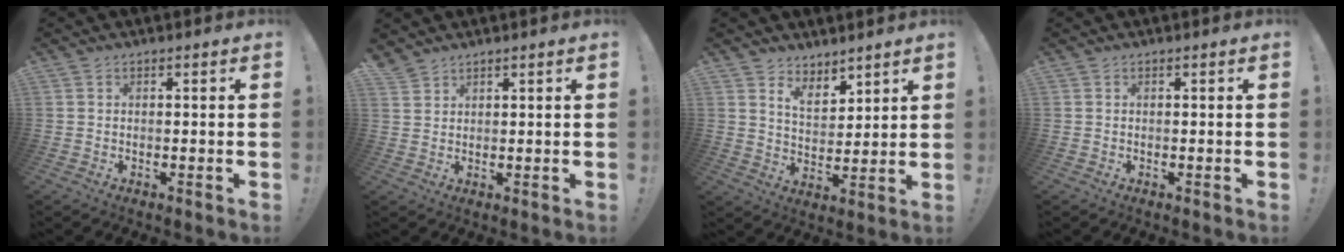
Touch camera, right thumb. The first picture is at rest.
{"total": 2.5, "force": [2.3, 0.9, 0.4], "torque": [-0.011, -0.013, 0.047]}
{"total": 6.6, "force": [5.5, 3.4, 1.6], "torque": [-0.036, -0.042, 0.105]}
{"total": 0.0}